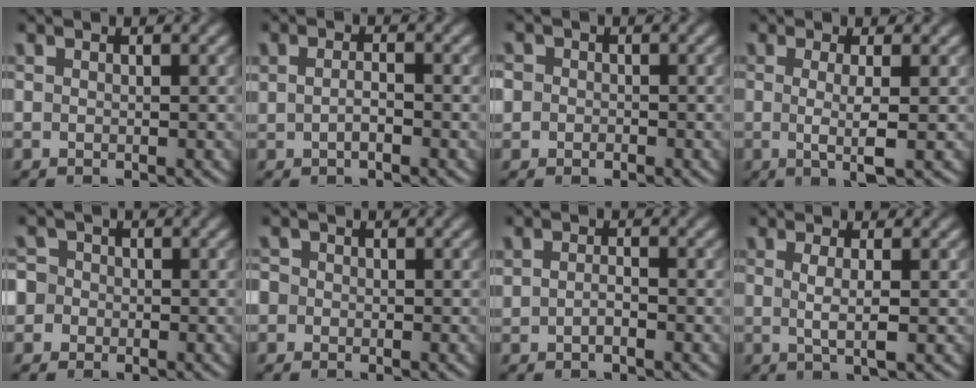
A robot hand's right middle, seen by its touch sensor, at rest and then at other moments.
{"total": 1.6, "force": [-0.4, 0.8, 1.3], "torque": [-0.031, 0.001, -0.007]}
{"total": 2.3, "force": [0.1, 2.1, 0.8], "torque": [0.007, 0.008, -0.024]}
{"total": 3.1, "force": [-0.1, 0.6, 3.1], "torque": [-0.054, -0.008, -0.003]}
{"total": 3.4, "force": [-0.9, 3.2, 0.7], "torque": [0.010, 0.017, -0.046]}
{"total": 1.7, "force": [-0.3, 1.6, 0.3], "torque": [0.008, 0.008, -0.017]}
{"total": 1.3, "force": [-0.4, 0.8, 1.0], "torque": [-0.022, 0.002, -0.010]}
{"total": 2.3, "force": [0.1, 0.5, 2.3], "torque": [-0.041, -0.002, 0.001]}